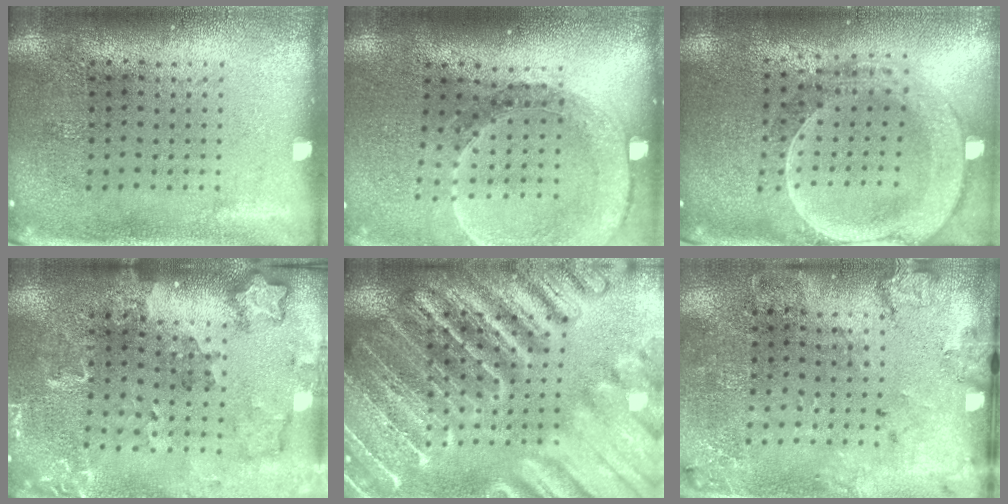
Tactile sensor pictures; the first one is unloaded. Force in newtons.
{"total": 1.5, "press": 1.5, "slide": 0.2}
{"total": 2.6, "press": 2.3, "slide": 1.2}
{"total": 1.8, "press": 1.8, "slide": 0.2}
{"total": 6.2, "press": 6.2, "slide": 0.8}
{"total": 2.0, "press": 1.5, "slide": 1.2}